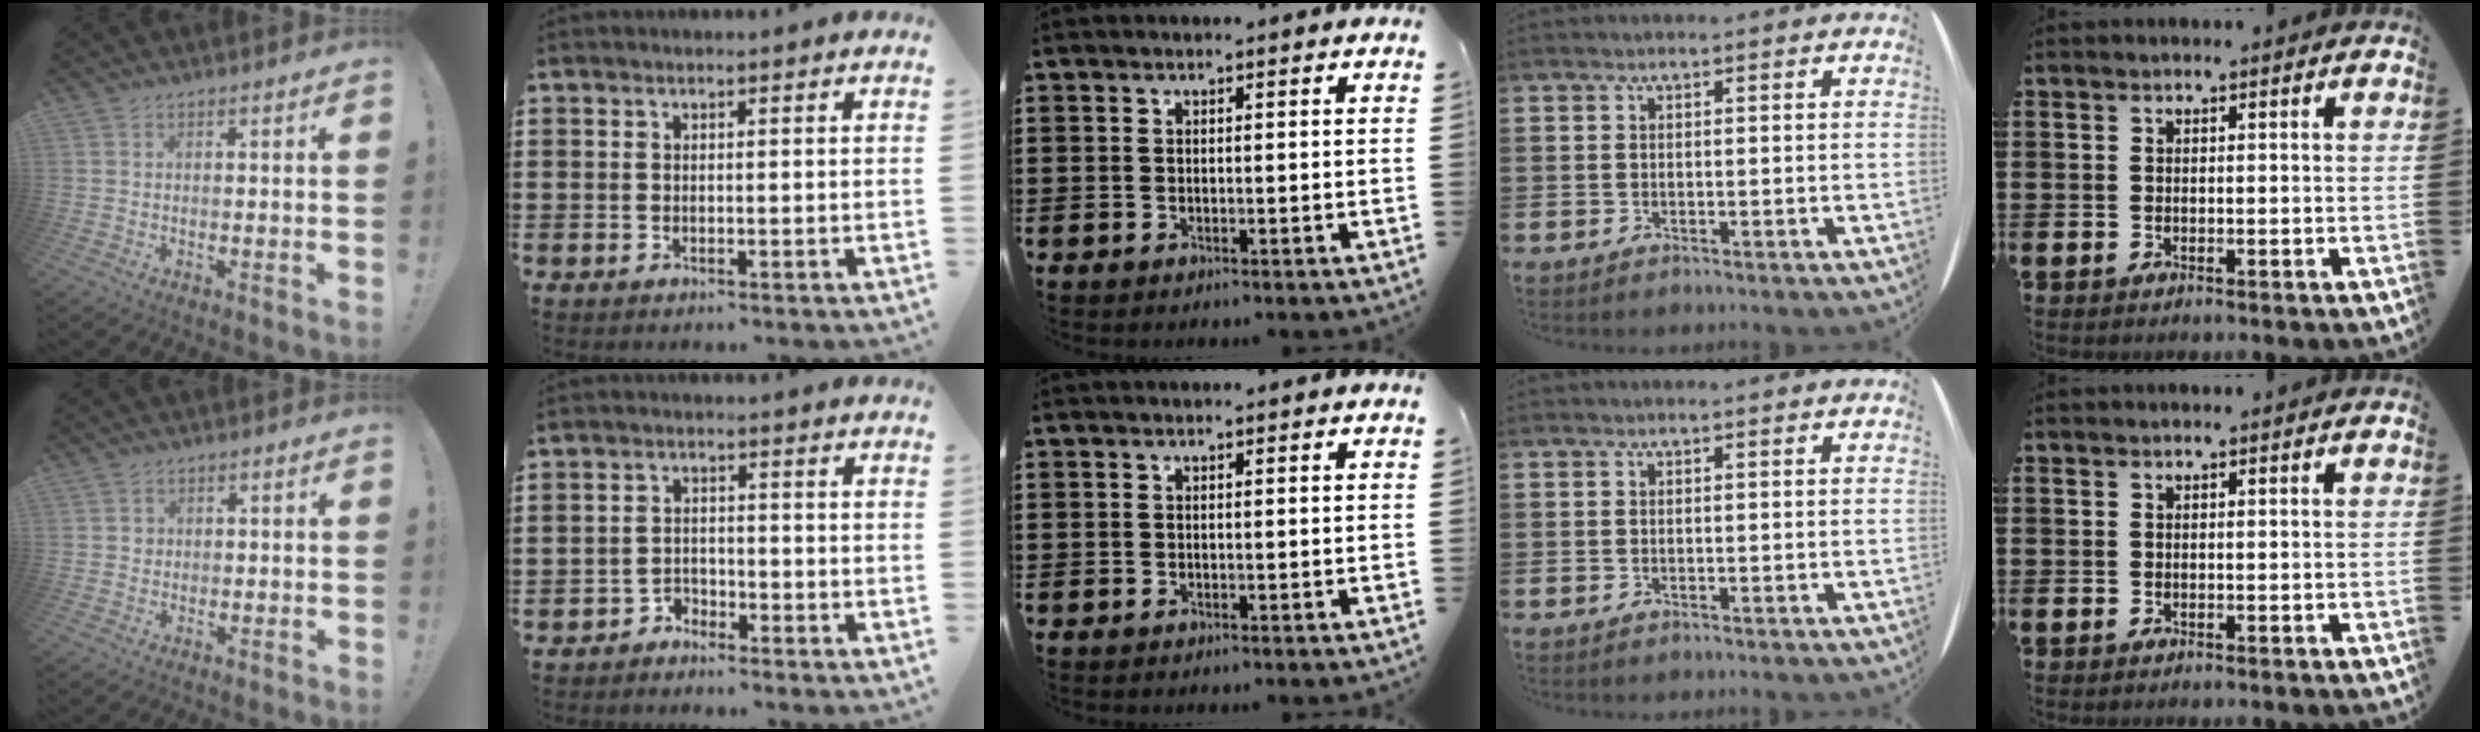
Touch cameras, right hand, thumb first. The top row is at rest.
{"thumb": {"total": 2.0, "force": [0.0, 2.0, 0.4], "torque": [0.008, 0.000, -0.004]}, "index": {"total": 2.2, "force": [-2.1, 0.8, -0.1], "torque": [-0.008, 0.003, -0.044]}}